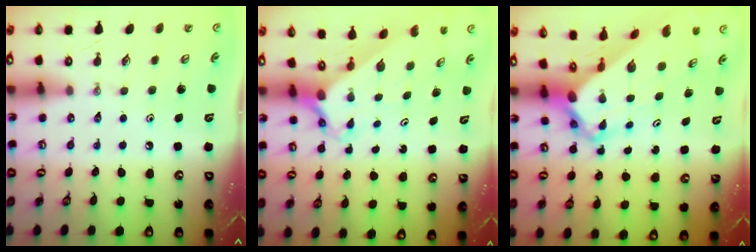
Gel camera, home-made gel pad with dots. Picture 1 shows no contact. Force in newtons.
{"total": 2.7, "press": 2.7, "slide": 0.3}
{"total": 5.6, "press": 5.6, "slide": 0.5}